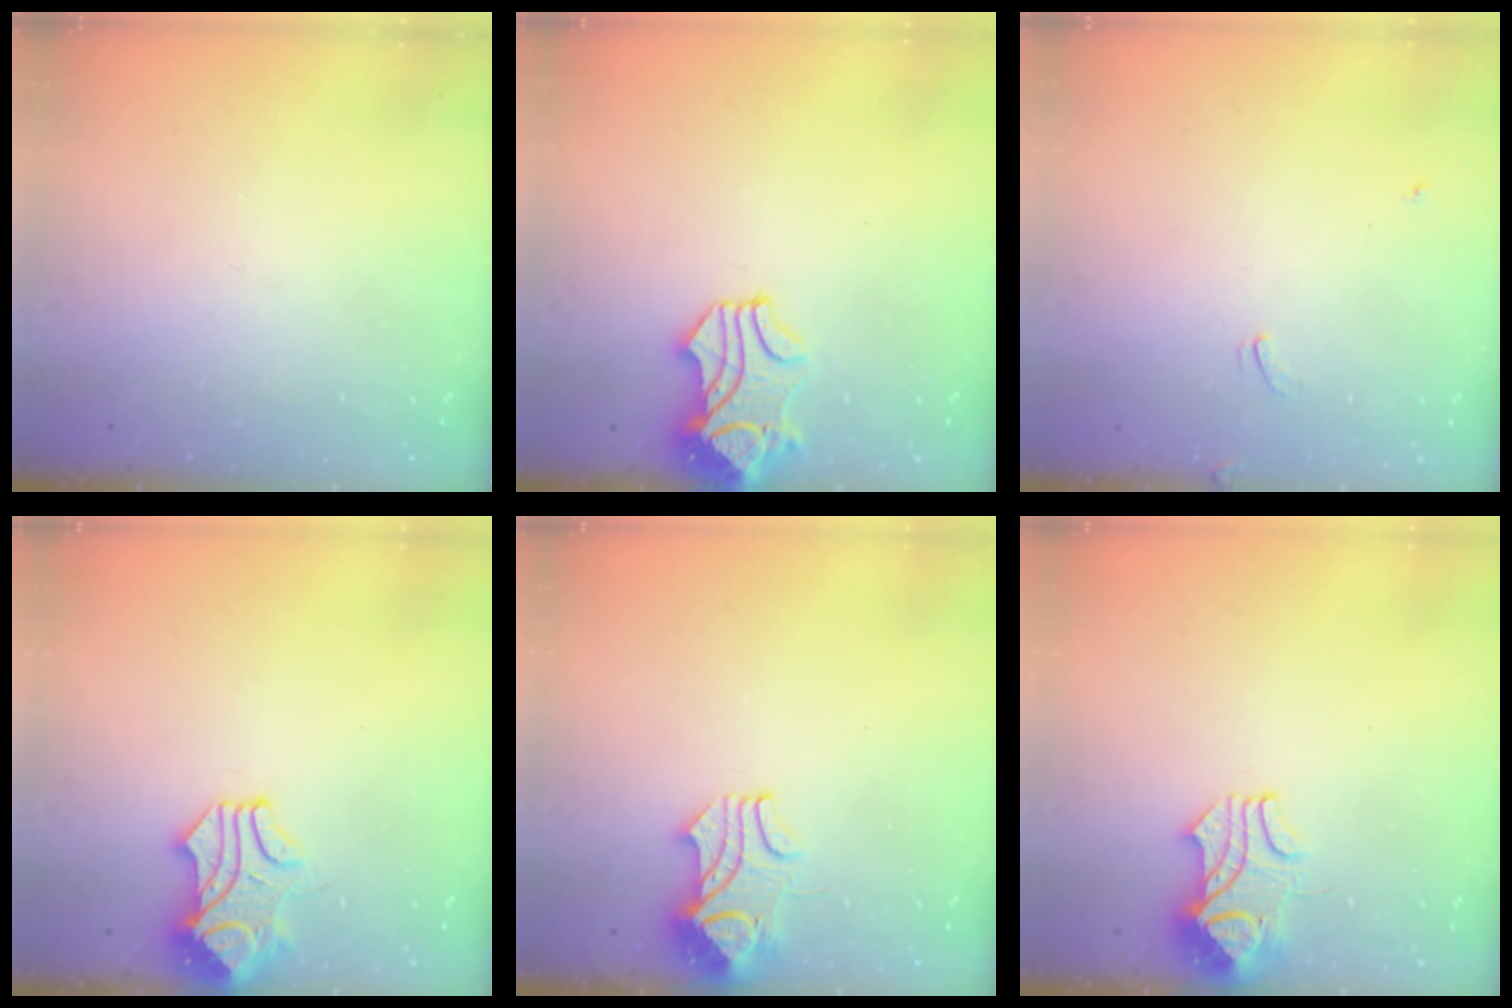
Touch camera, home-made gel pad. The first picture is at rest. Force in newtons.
{"total": 1.0, "press": 0.4, "slide": 0.9}
{"total": 0.7, "press": 0.6, "slide": 0.4}
{"total": 1.9, "press": 1.9, "slide": 0.1}
{"total": 2.0, "press": 1.8, "slide": 0.8}
{"total": 2.0, "press": 1.9, "slide": 0.8}